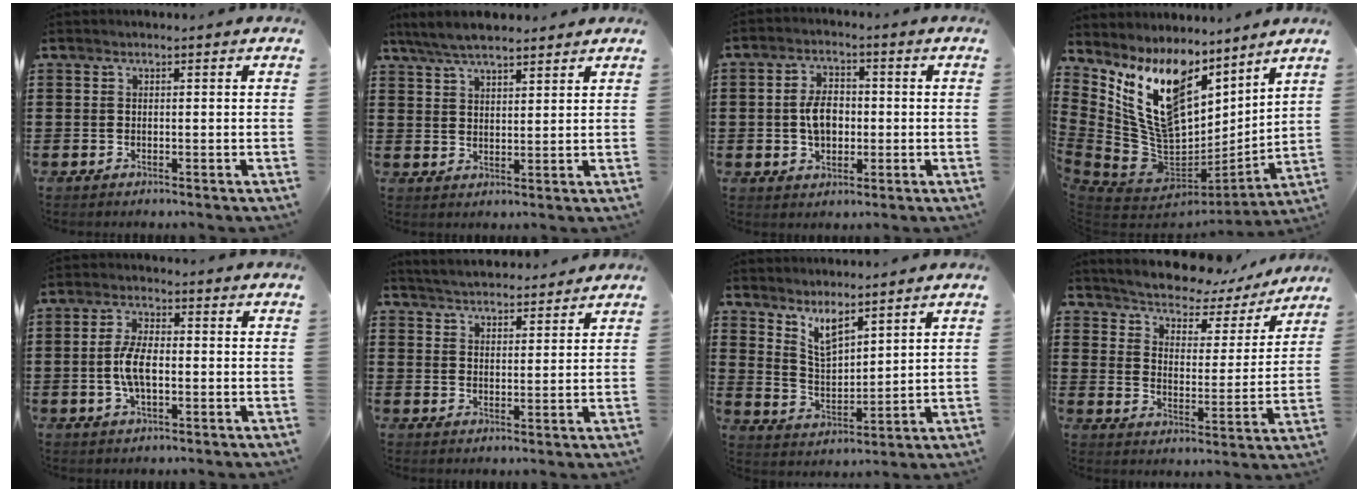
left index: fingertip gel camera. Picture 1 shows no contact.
{"total": 5.5, "force": [4.9, 1.3, 2.3], "torque": [-0.059, -0.006, 0.090]}
{"total": 5.7, "force": [-0.4, 3.5, 4.4], "torque": [-0.084, 0.005, -0.012]}
{"total": 16.3, "force": [7.0, 9.4, 11.3], "torque": [-0.273, -0.051, 0.126]}
{"total": 6.0, "force": [-0.8, 2.5, 5.4], "torque": [-0.118, -0.001, -0.019]}
{"total": 4.2, "force": [4.2, 0.3, 0.4], "torque": [-0.022, -0.015, 0.076]}
{"total": 5.6, "force": [4.6, 1.7, 2.7], "torque": [-0.059, -0.016, 0.082]}
{"total": 4.3, "force": [4.1, 0.9, 0.8], "torque": [-0.041, -0.035, 0.062]}